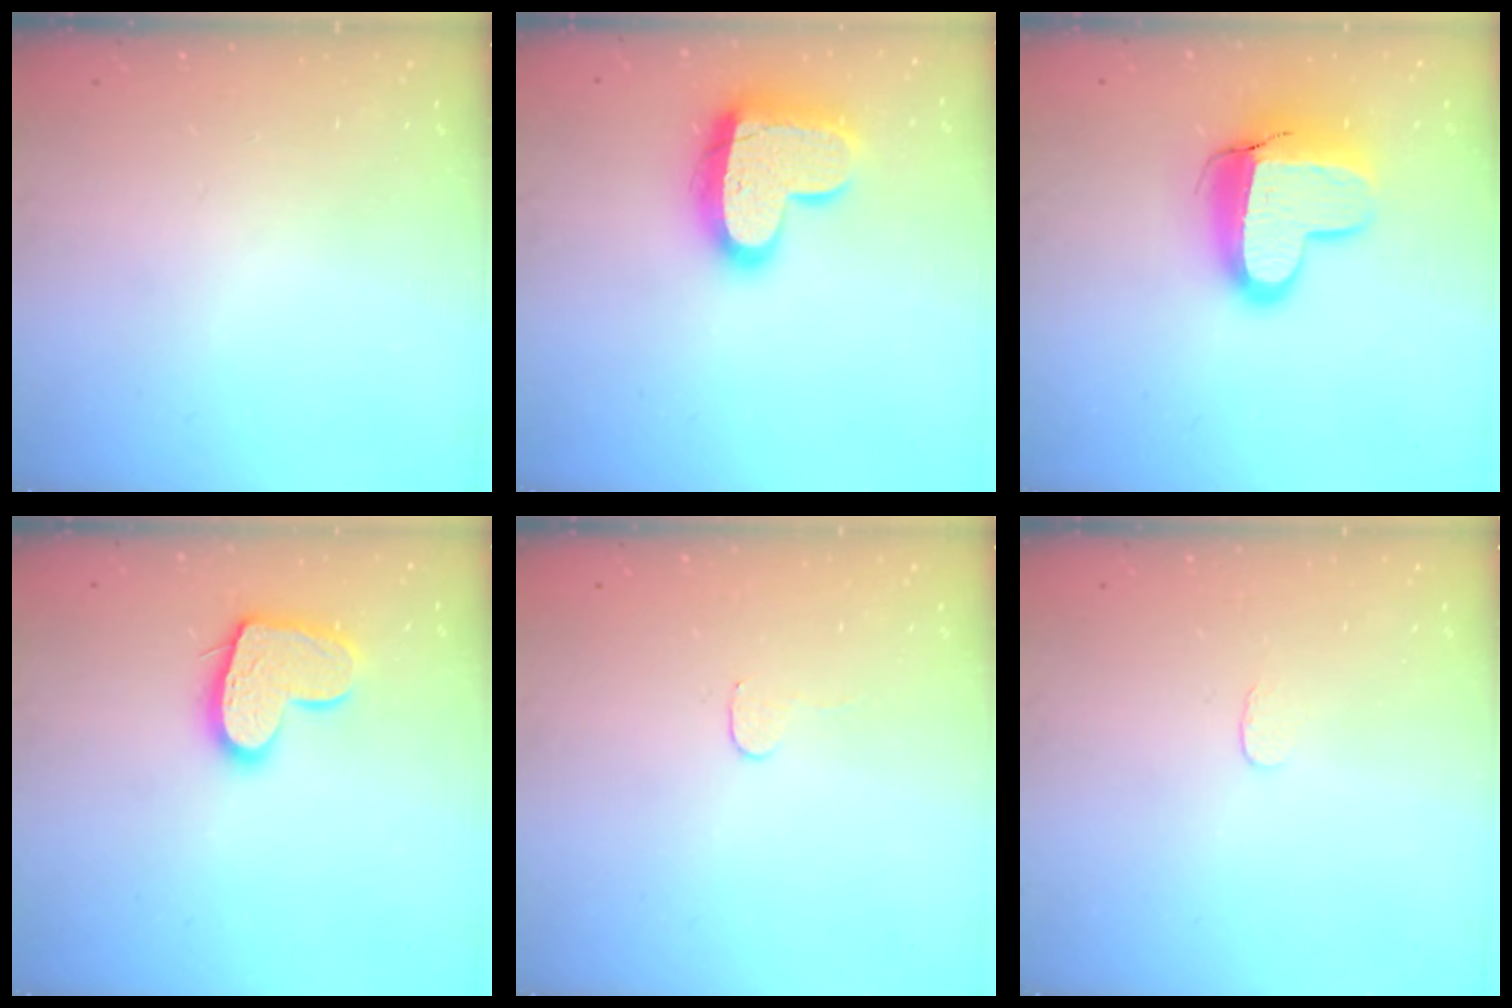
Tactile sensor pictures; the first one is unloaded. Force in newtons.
{"total": 18.3, "press": 18.2, "slide": 1.2}
{"total": 14.1, "press": 14.1, "slide": 1.1}
{"total": 14.0, "press": 14.0, "slide": 1.3}
{"total": 2.8, "press": 2.8, "slide": 0.2}
{"total": 2.6, "press": 2.6, "slide": 0.2}